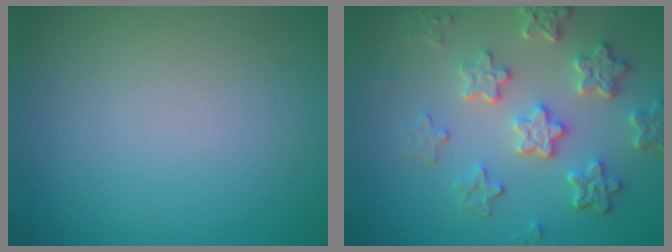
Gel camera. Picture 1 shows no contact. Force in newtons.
{"total": 5.9, "press": 4.4, "slide": 4.0}